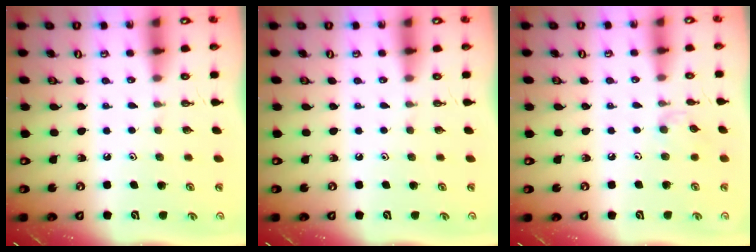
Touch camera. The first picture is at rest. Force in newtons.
{"total": 0.0}
{"total": 5.6, "press": 5.6, "slide": 0.6}